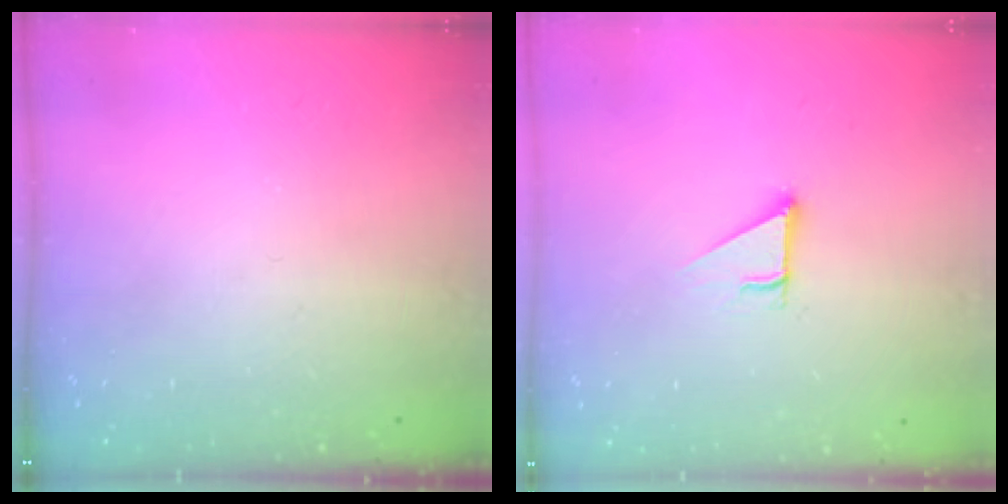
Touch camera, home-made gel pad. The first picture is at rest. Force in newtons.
{"total": 2.7, "press": 2.7, "slide": 0.3}